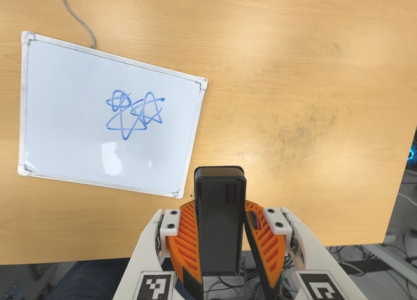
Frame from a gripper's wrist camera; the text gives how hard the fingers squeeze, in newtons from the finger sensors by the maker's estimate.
{"total": 5.6, "left": 4.9, "right": 6.3}